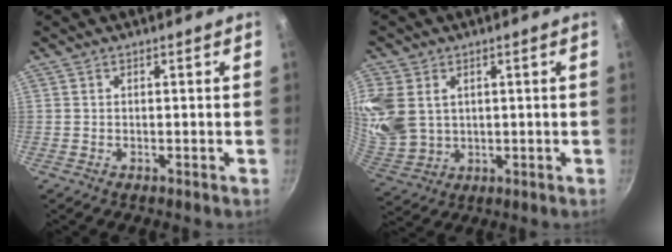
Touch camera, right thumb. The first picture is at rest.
{"total": 13.8, "force": [3.6, 10.7, 8.0], "torque": [-0.177, -0.009, 0.087]}